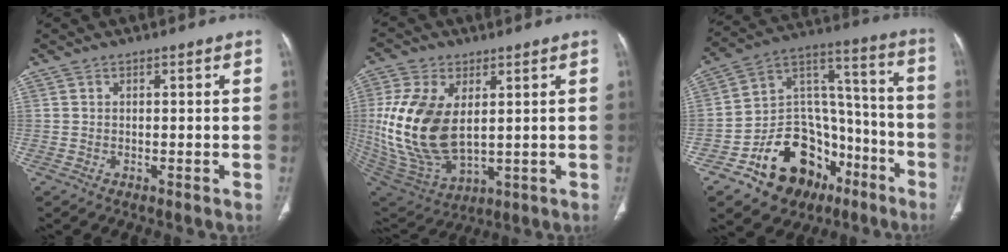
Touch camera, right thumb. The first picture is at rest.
{"total": 18.9, "force": [2.4, 10.9, 15.3], "torque": [-0.318, -0.020, 0.063]}
{"total": 23.3, "force": [-11.8, 16.0, 12.1], "torque": [-0.126, 0.113, -0.178]}